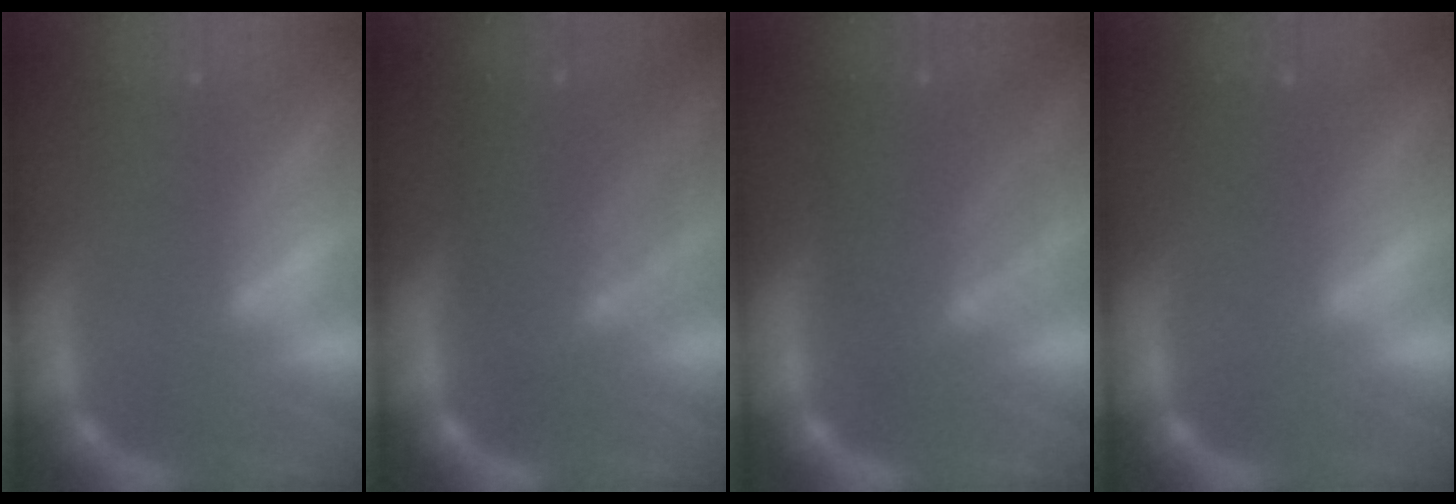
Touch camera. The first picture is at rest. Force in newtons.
{"total": 8.0}
{"total": 7.5}
{"total": 1.4}